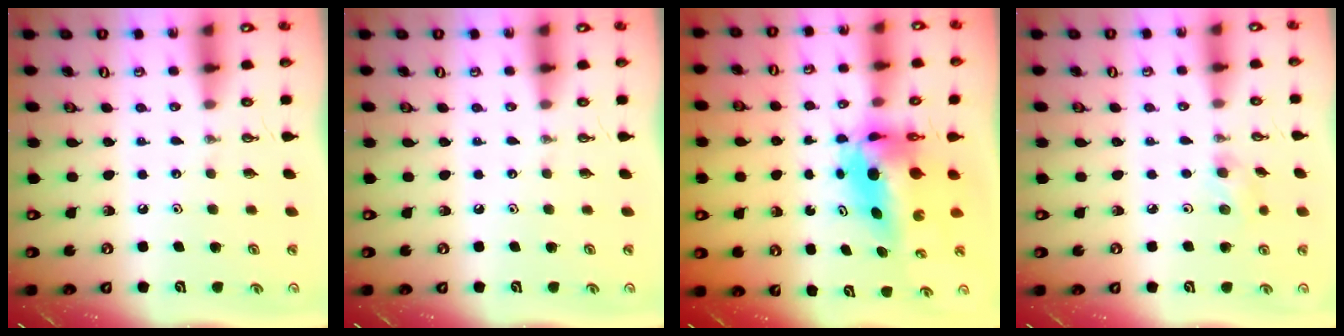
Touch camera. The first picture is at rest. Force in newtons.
{"total": 0.0}
{"total": 7.6, "press": 7.5, "slide": 1.0}
{"total": 4.2, "press": 4.0, "slide": 1.3}